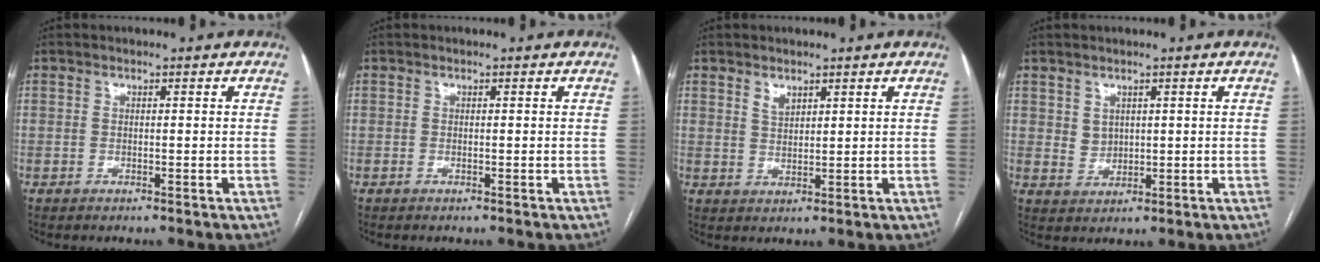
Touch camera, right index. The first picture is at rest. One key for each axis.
{"total": 0.0}
{"total": 2.3, "fx": 1.6, "fy": 1.1, "fz": 1.1, "tx": -0.022, "ty": -0.001, "tz": 0.036}
{"total": 2.6, "fx": 1.0, "fy": 2.2, "fz": 1.0, "tx": -0.021, "ty": 0.000, "tz": 0.027}